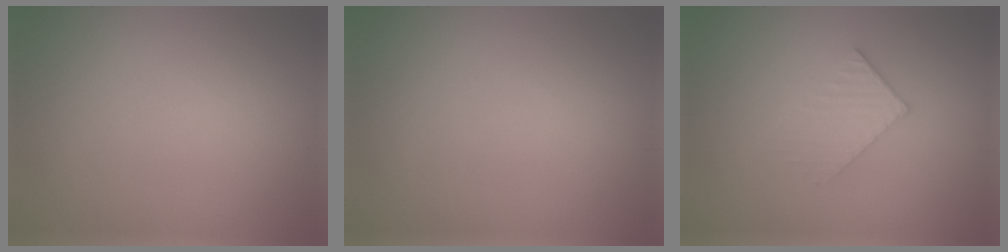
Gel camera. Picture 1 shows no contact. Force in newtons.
{"total": 0.0}
{"total": 2.3, "press": 2.2, "slide": 0.3}